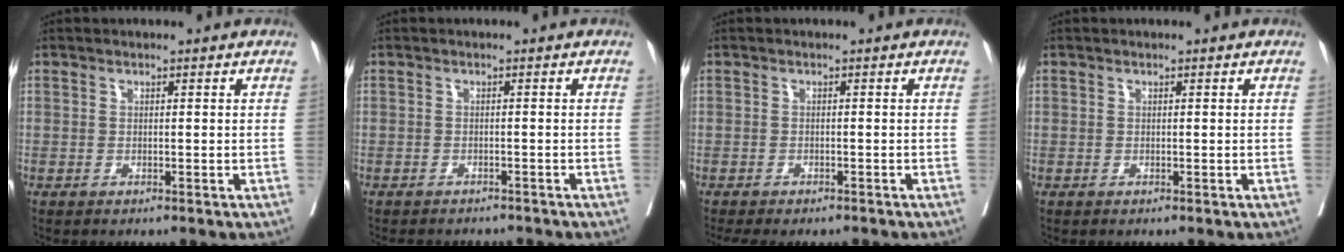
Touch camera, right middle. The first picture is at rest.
{"total": 5.6, "force": [-5.3, 1.5, 1.2], "torque": [-0.008, -0.004, -0.066]}
{"total": 6.4, "force": [-5.5, 2.2, 2.2], "torque": [-0.020, -0.006, -0.076]}
{"total": 0.0}